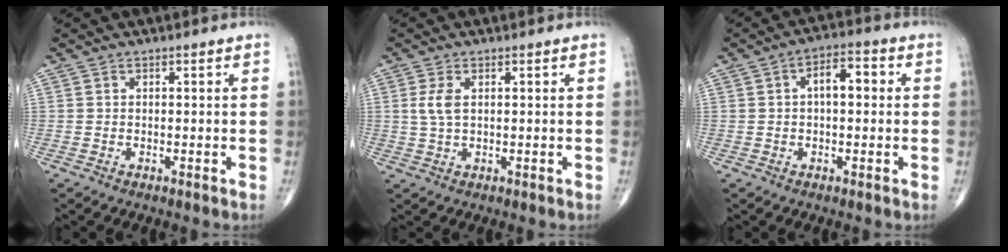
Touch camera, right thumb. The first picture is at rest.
{"total": 3.2, "force": [0.7, 1.5, 2.8], "torque": [-0.068, 0.003, 0.018]}
{"total": 5.9, "force": [0.8, 2.9, 5.0], "torque": [-0.067, 0.018, 0.003]}